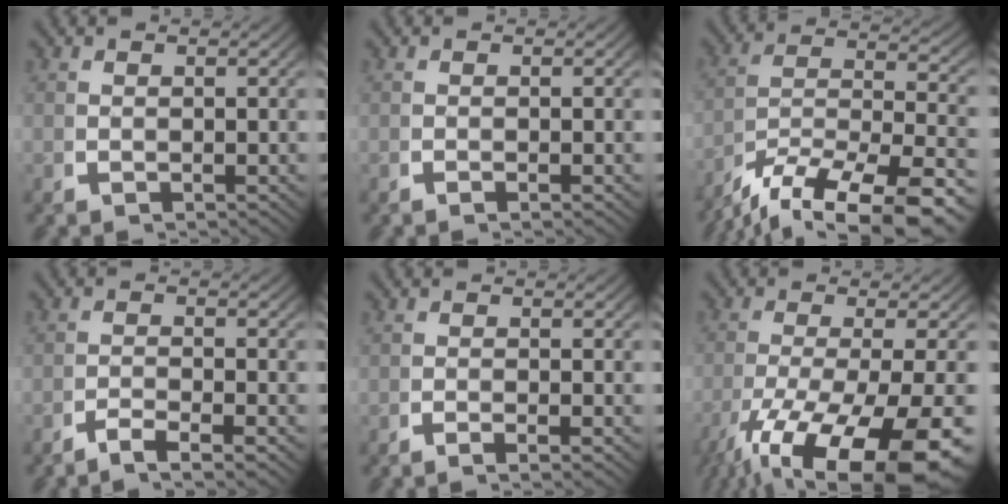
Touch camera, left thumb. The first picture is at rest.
{"total": 0.5, "force": [-0.1, -0.2, 0.5], "torque": [-0.011, 0.004, -0.006]}
{"total": 11.6, "force": [-4.8, 6.6, 8.4], "torque": [-0.159, -0.038, -0.060]}
{"total": 2.7, "force": [-2.0, 0.4, 1.8], "torque": [-0.032, -0.002, -0.040]}
{"total": 1.2, "force": [-0.6, -0.2, 1.0], "torque": [-0.021, 0.002, -0.015]}
{"total": 12.6, "force": [-5.4, 6.0, 9.7], "torque": [-0.189, -0.048, -0.054]}